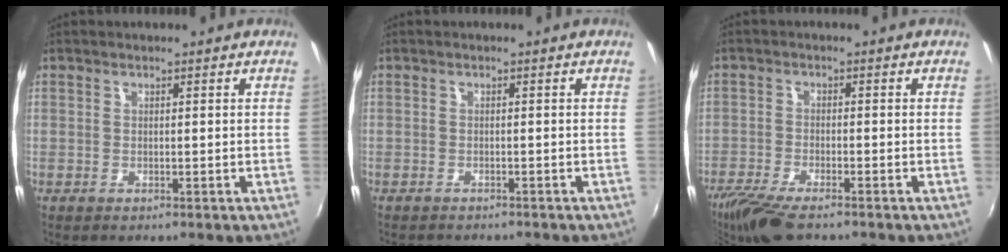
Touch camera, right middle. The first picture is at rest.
{"total": 2.7, "force": [-2.5, 0.6, 0.7], "torque": [-0.020, -0.012, -0.037]}
{"total": 9.1, "force": [-7.2, 2.0, 5.2], "torque": [-0.127, -0.035, -0.135]}